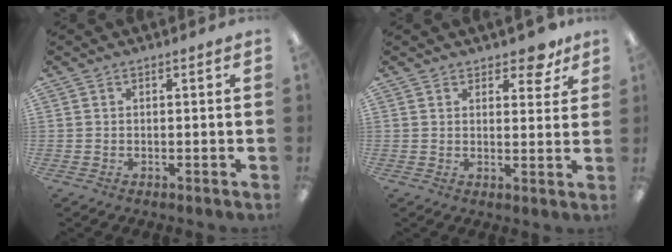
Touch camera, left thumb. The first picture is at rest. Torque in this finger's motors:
{"motor_torque": [0.13, 0.15, 0.05, -0.26, 0.00]}